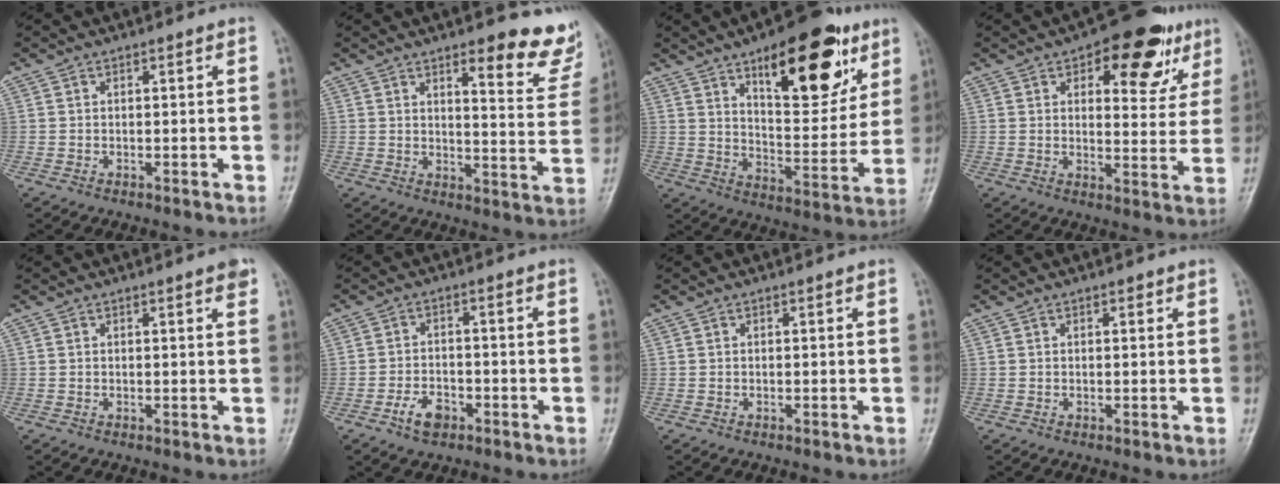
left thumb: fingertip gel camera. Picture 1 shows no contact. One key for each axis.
{"total": 12.2, "fx": 8.5, "fy": 3.4, "fz": 8.0, "tx": -0.061, "ty": -0.059, "tz": 0.102}
{"total": 21.9, "fx": 11.5, "fy": 9.2, "fz": 16.2, "tx": -0.183, "ty": -0.050, "tz": 0.175}
{"total": 14.4, "fx": 7.4, "fy": 7.0, "fz": 10.2, "tx": -0.075, "ty": -0.021, "tz": 0.095}
{"total": 1.8, "fx": 1.1, "fy": 0.2, "fz": 1.4, "tx": -0.018, "ty": -0.003, "tz": 0.011}
{"total": 4.8, "fx": -2.6, "fy": 2.9, "fz": 2.8, "tx": -0.041, "ty": 0.018, "tz": -0.047}
{"total": 0.0}
{"total": 0.9, "fx": 0.5, "fy": 0.5, "fz": 0.6, "tx": -0.004, "ty": -0.001, "tz": 0.006}